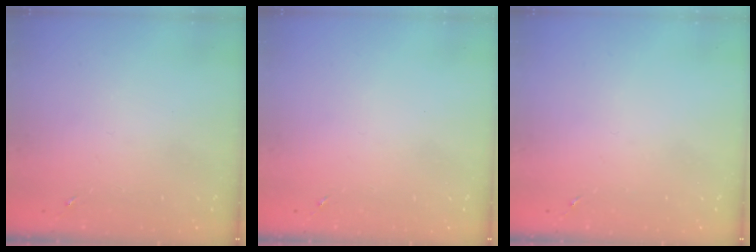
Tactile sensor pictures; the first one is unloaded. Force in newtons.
{"total": 0.0}
{"total": 0.0}